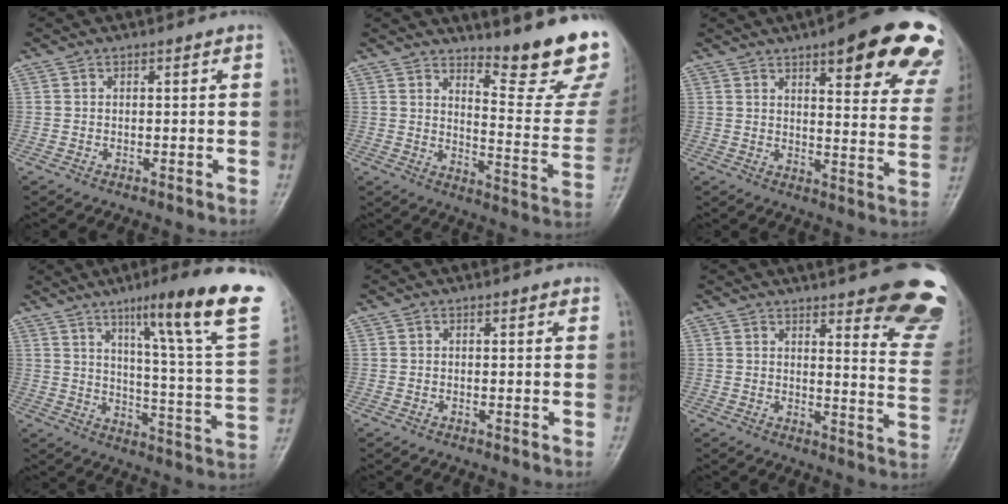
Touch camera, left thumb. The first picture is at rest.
{"total": 16.0, "force": [13.0, 1.7, 9.2], "torque": [-0.101, -0.144, 0.176]}
{"total": 23.3, "force": [14.5, 6.4, 17.1], "torque": [-0.177, -0.049, 0.167]}
{"total": 24.3, "force": [13.5, 2.4, 20.0], "torque": [-0.269, -0.052, 0.192]}
{"total": 1.0, "force": [0.7, 0.4, 0.6], "torque": [-0.009, -0.002, 0.006]}
{"total": 20.1, "force": [14.6, 4.7, 12.9], "torque": [-0.126, -0.093, 0.163]}